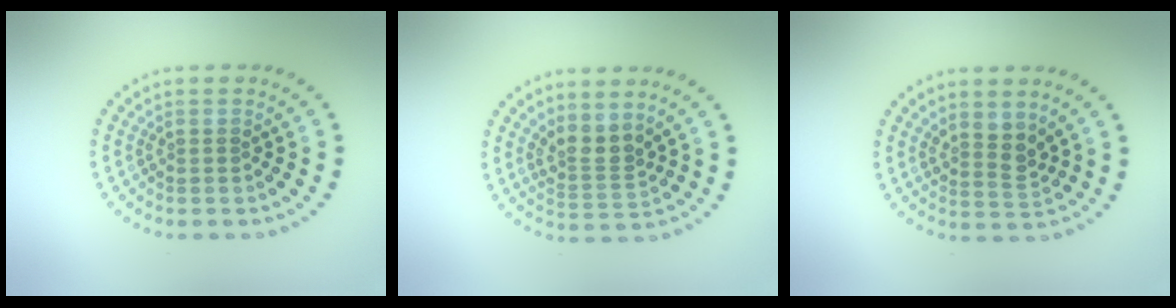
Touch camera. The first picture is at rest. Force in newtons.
{"total": 2.6, "press": 1.9, "slide": 1.8}
{"total": 2.2, "press": 1.7, "slide": 1.4}